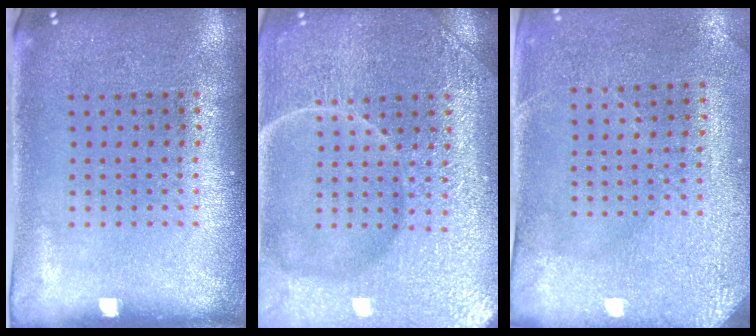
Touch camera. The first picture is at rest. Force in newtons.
{"total": 6.9, "press": 6.9, "slide": 0.7}
{"total": 2.9, "press": 2.7, "slide": 1.1}